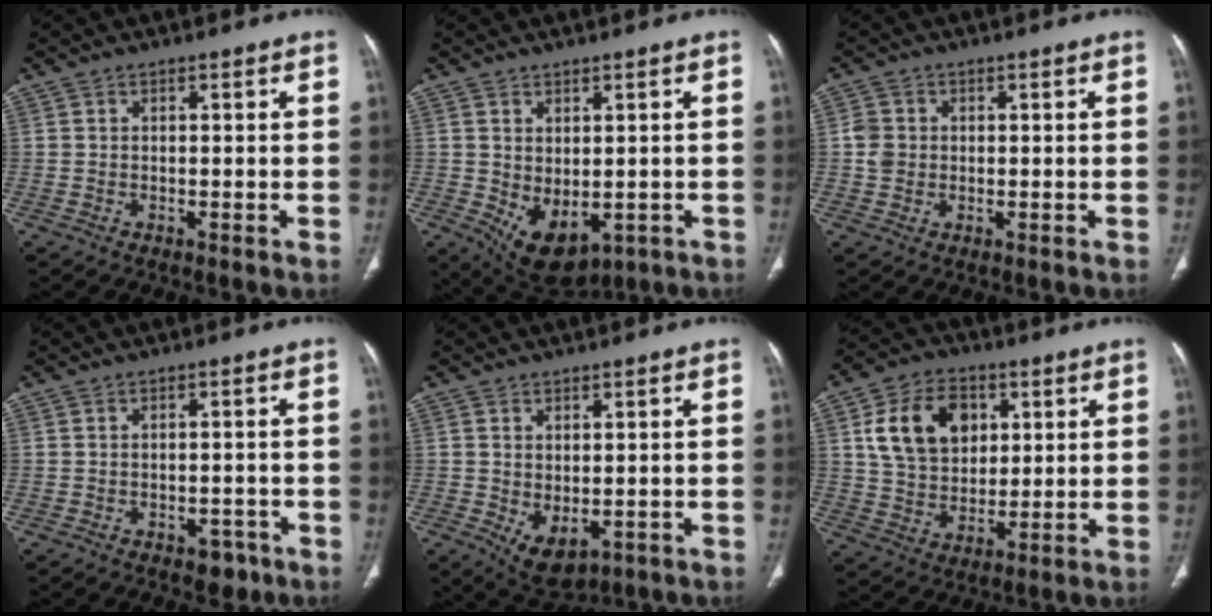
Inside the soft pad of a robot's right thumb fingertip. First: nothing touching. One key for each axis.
{"total": 9.1, "fx": -2.0, "fy": 5.5, "fz": 7.0, "tx": -0.095, "ty": -0.003, "tz": -0.003}
{"total": 3.3, "fx": 0.0, "fy": 2.9, "fz": 1.5, "tx": -0.020, "ty": 0.006, "tz": -0.001}
{"total": 3.4, "fx": -2.1, "fy": 2.0, "fz": 1.7, "tx": -0.008, "ty": 0.013, "tz": -0.020}
{"total": 6.3, "fx": -1.5, "fy": 3.8, "fz": 4.8, "tx": -0.068, "ty": -0.003, "tz": -0.002}
{"total": 14.3, "fx": 4.4, "fy": 10.5, "fz": 8.7, "tx": -0.118, "ty": -0.005, "tz": 0.079}